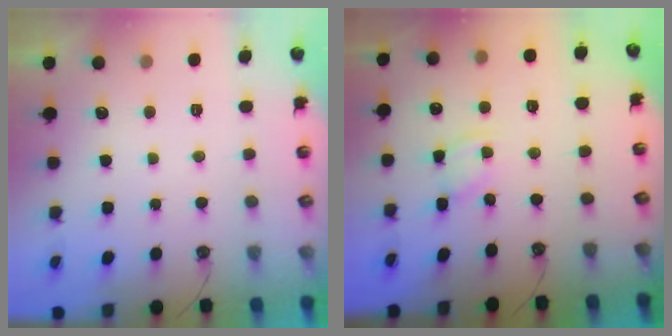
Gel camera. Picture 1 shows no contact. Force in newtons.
{"total": 2.4, "press": 2.4, "slide": 0.2}